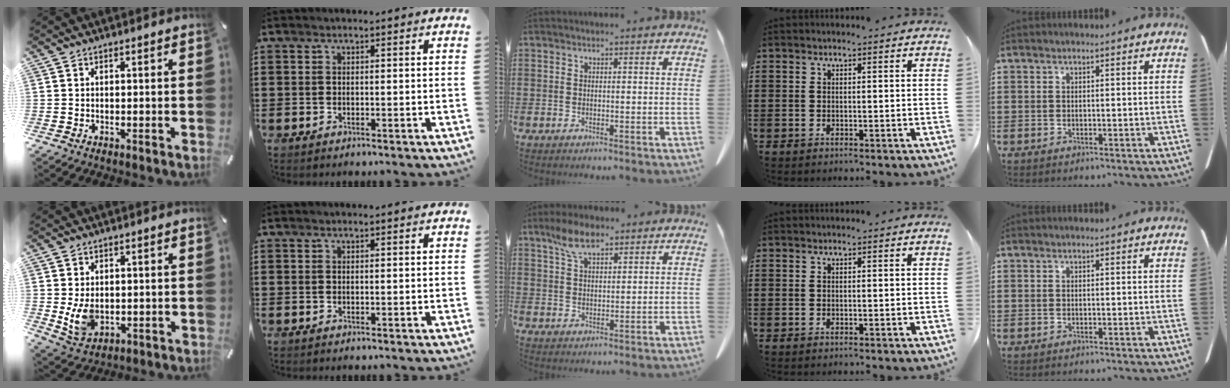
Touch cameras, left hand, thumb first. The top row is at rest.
{"thumb": {"total": 6.7, "force": [0.6, 5.1, 4.3], "torque": [-0.094, -0.008, 0.010]}, "middle": {"total": 6.0, "force": [3.9, 2.5, 3.8], "torque": [-0.086, 0.004, 0.074]}}